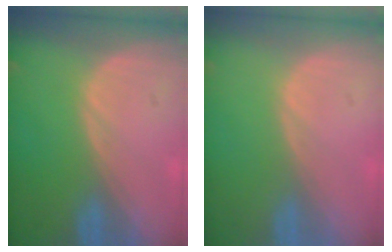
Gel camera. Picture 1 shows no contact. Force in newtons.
{"total": 0.0}